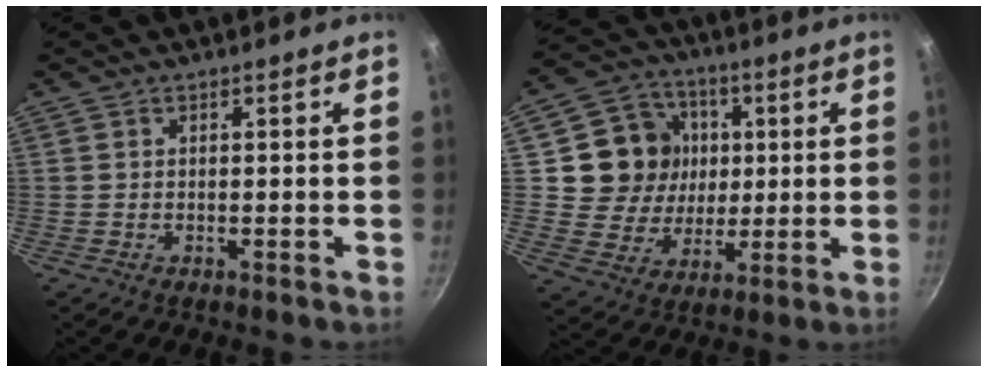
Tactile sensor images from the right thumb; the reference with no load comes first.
{"total": 14.3, "force": [2.8, 13.1, 5.1], "torque": [-0.060, 0.003, 0.049]}